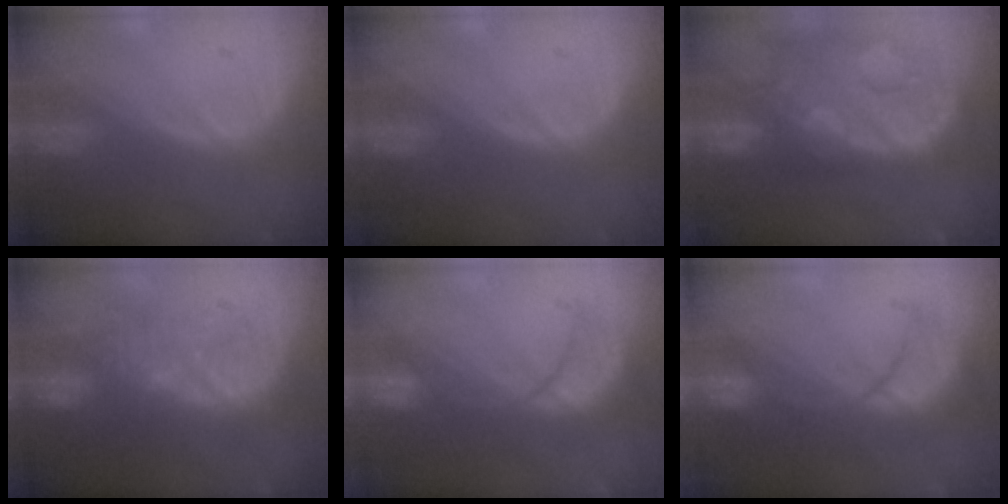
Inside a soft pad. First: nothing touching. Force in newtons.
{"total": 0.0}
{"total": 14.3, "press": 11.6, "slide": 8.4}
{"total": 9.3, "press": 9.1, "slide": 1.6}
{"total": 8.4, "press": 8.1, "slide": 2.3}
{"total": 8.4, "press": 8.3, "slide": 1.3}